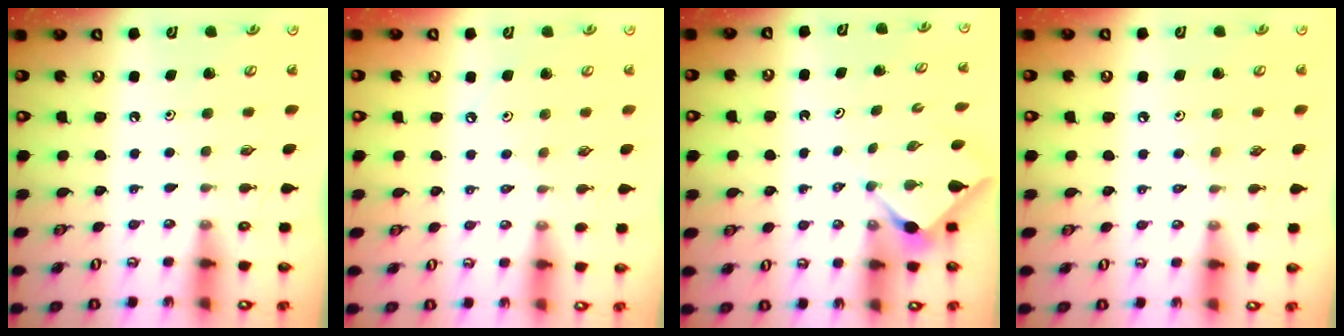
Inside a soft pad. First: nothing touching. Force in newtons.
{"total": 1.7, "press": 1.7, "slide": 0.4}
{"total": 2.9, "press": 2.9, "slide": 0.4}
{"total": 2.9, "press": 2.9, "slide": 0.6}